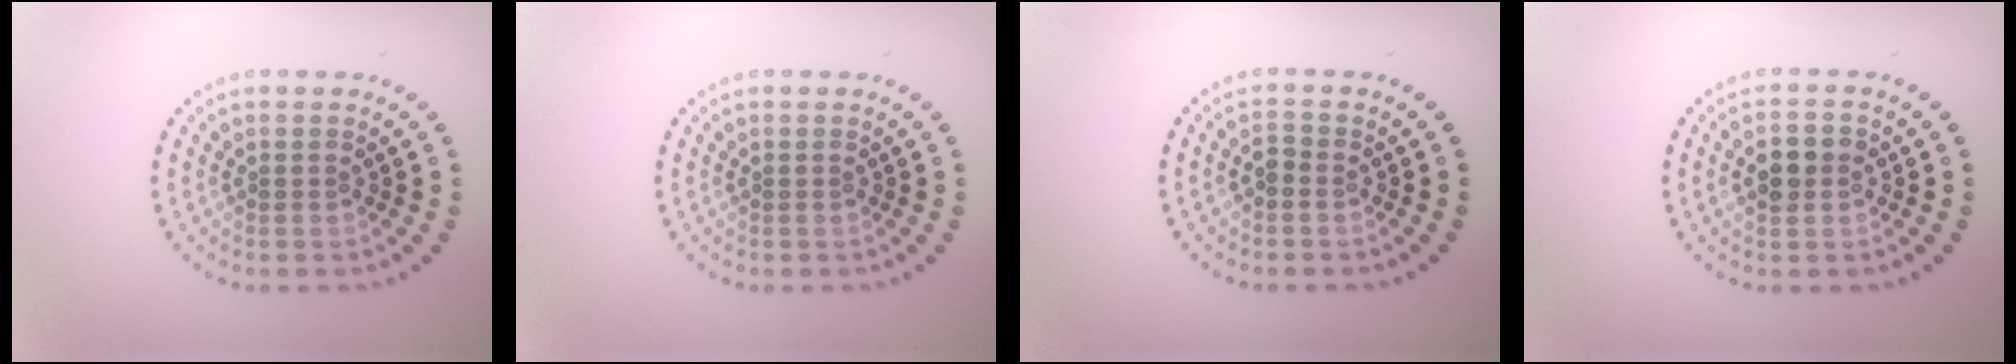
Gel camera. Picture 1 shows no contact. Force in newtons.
{"total": 0.0}
{"total": 1.1, "press": 1.0, "slide": 0.3}
{"total": 3.0, "press": 3.0, "slide": 0.2}